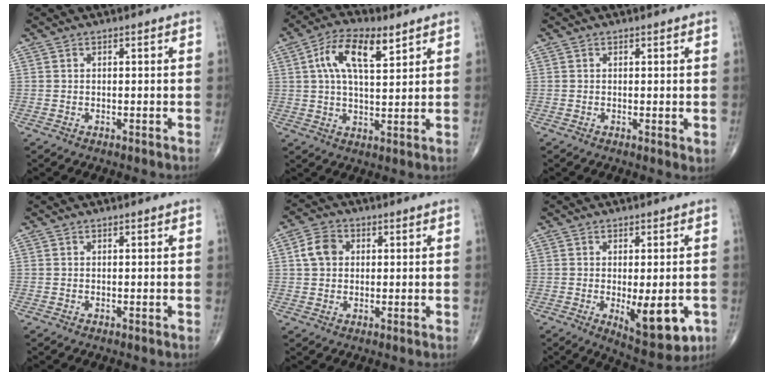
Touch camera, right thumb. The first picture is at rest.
{"total": 11.0, "force": [4.6, 4.7, 8.9], "torque": [-0.154, -0.002, 0.080]}
{"total": 1.3, "force": [0.2, 0.4, 1.3], "torque": [-0.022, -0.008, 0.001]}
{"total": 0.0}
{"total": 5.2, "force": [1.0, 4.2, 3.0], "torque": [-0.048, 0.008, 0.013]}
{"total": 11.0, "force": [-2.8, 4.1, 9.8], "torque": [-0.120, -0.018, -0.028]}